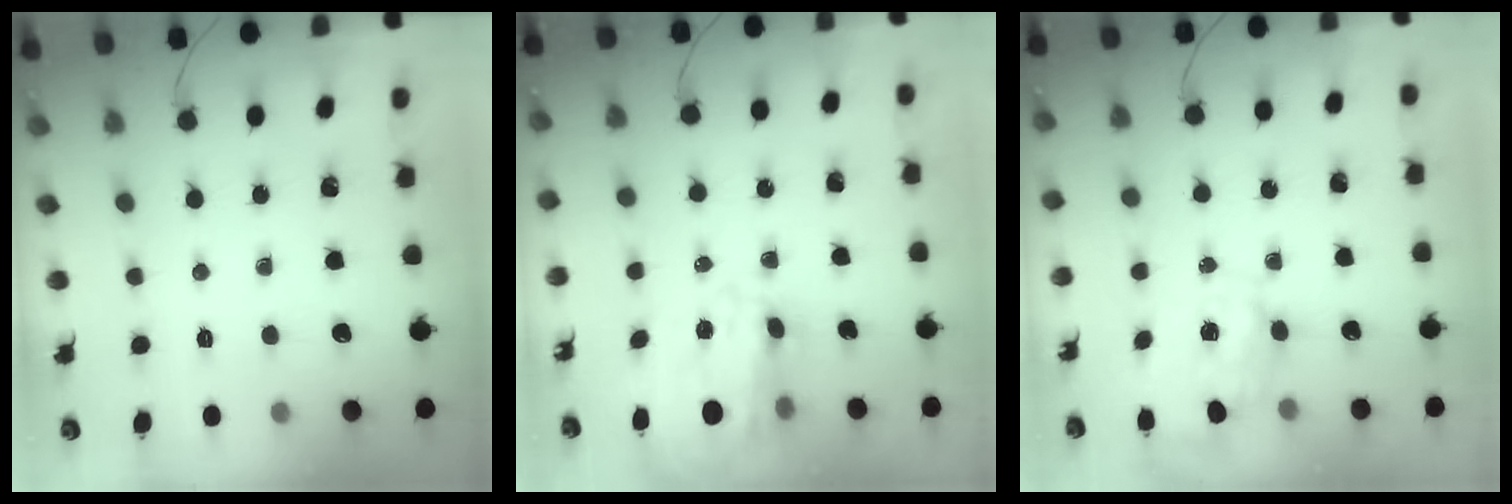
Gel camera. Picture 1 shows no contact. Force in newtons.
{"total": 10.2, "press": 9.5, "slide": 3.8}
{"total": 2.7, "press": 2.6, "slide": 0.9}